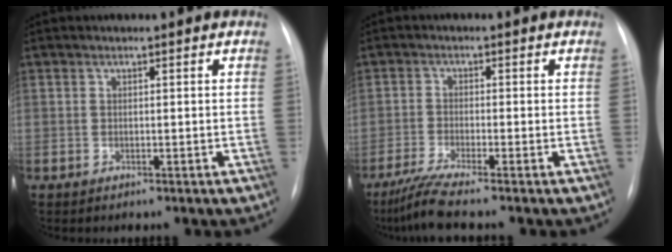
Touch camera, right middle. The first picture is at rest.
{"total": 4.3, "force": [-3.5, -1.1, 2.3], "torque": [-0.055, -0.020, -0.076]}